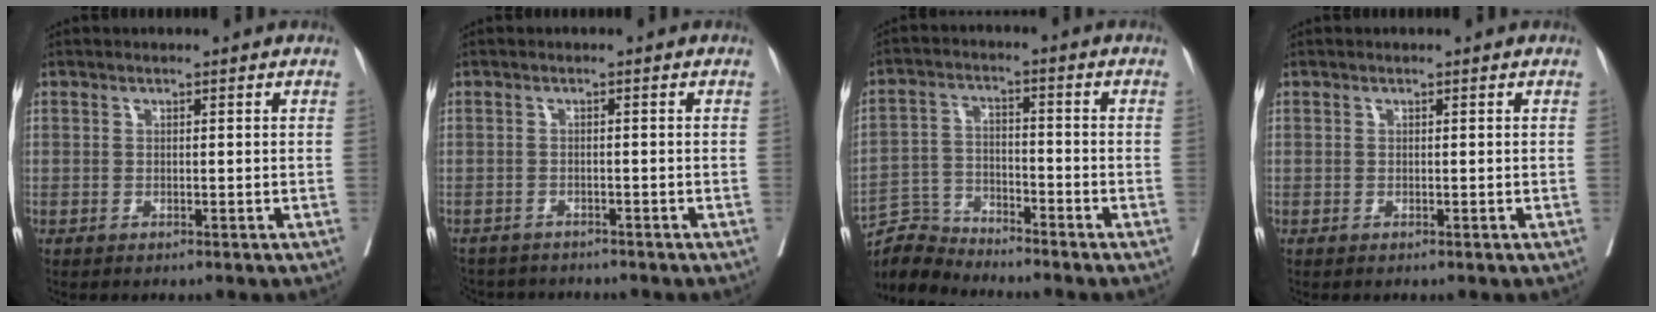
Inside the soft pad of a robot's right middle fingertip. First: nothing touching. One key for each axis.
{"total": 6.9, "fx": -6.4, "fy": 2.3, "fz": 1.2, "tx": -0.027, "ty": -0.004, "tz": -0.091}
{"total": 6.4, "fx": -6.3, "fy": 0.2, "fz": -1.1, "tx": 0.013, "ty": 0.002, "tz": -0.123}
{"total": 0.0}